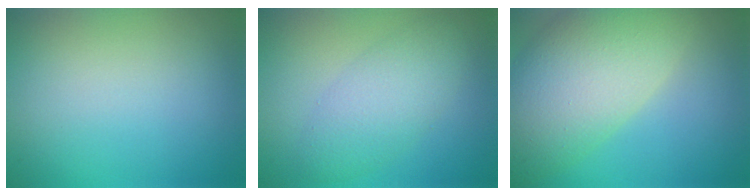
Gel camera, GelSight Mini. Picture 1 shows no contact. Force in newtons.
{"total": 4.1, "press": 4.1, "slide": 0.1}
{"total": 10.8, "press": 10.8, "slide": 0.6}